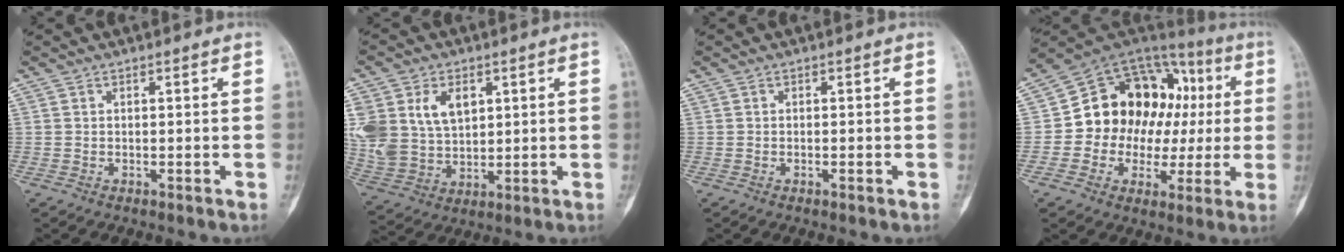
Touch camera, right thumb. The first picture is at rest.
{"total": 14.9, "force": [4.6, 10.5, 9.4], "torque": [-0.192, -0.009, 0.105]}
{"total": 0.8, "force": [-0.4, 0.2, 0.7], "torque": [-0.013, 0.003, -0.004]}
{"total": 20.9, "force": [1.5, 15.9, 13.5], "torque": [-0.141, 0.052, 0.030]}